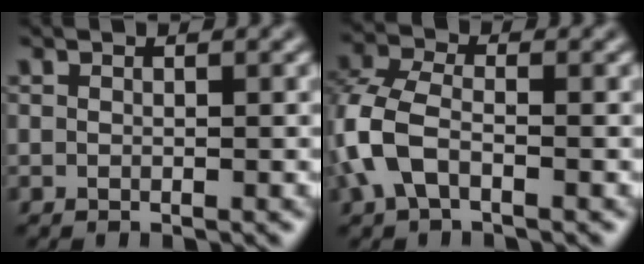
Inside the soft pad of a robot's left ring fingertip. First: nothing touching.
{"total": 4.9, "force": [-1.5, 2.9, 3.7], "torque": [-0.099, 0.004, -0.040]}